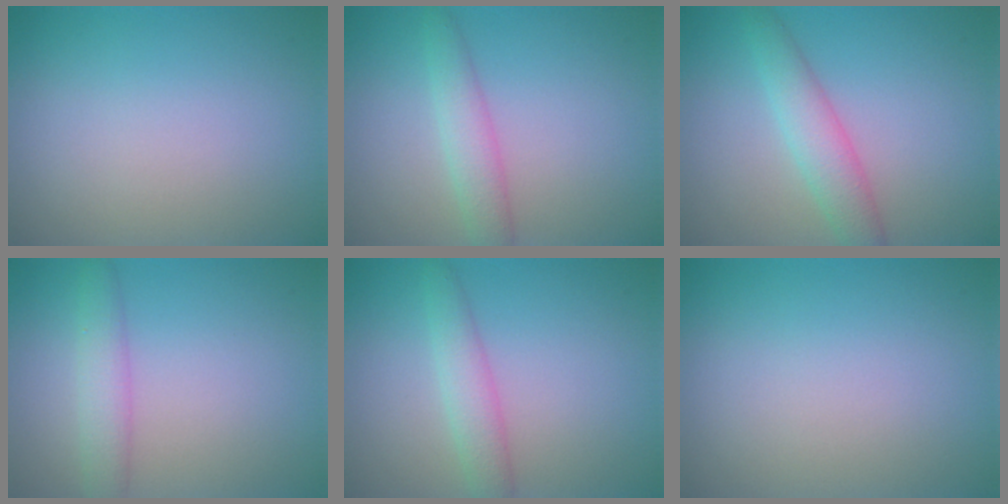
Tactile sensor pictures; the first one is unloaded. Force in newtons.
{"total": 2.6, "press": 2.6, "slide": 0.1}
{"total": 3.3, "press": 3.3, "slide": 0.1}
{"total": 2.7, "press": 2.7, "slide": 0.2}
{"total": 2.6, "press": 2.6, "slide": 0.1}
{"total": 0.0}